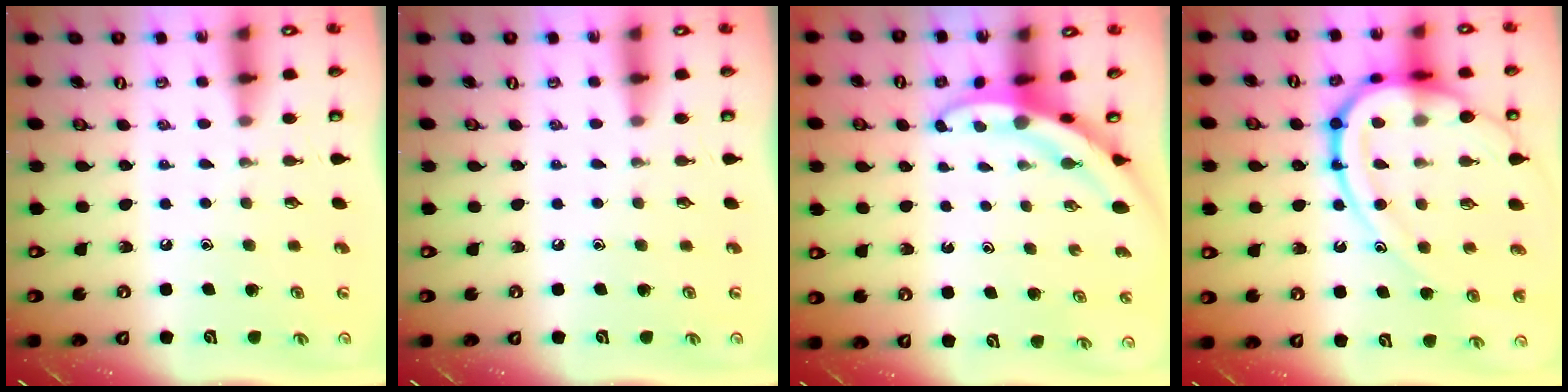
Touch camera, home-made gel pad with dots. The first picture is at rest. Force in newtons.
{"total": 0.0}
{"total": 3.3, "press": 3.3, "slide": 0.2}
{"total": 22.0, "press": 21.9, "slide": 2.3}